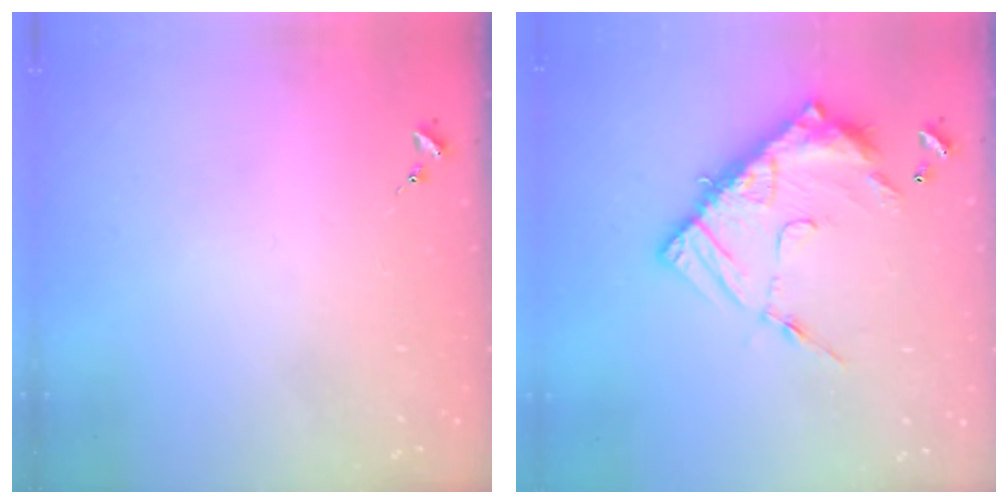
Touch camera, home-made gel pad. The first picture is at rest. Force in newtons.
{"total": 16.6, "press": 16.6, "slide": 1.5}